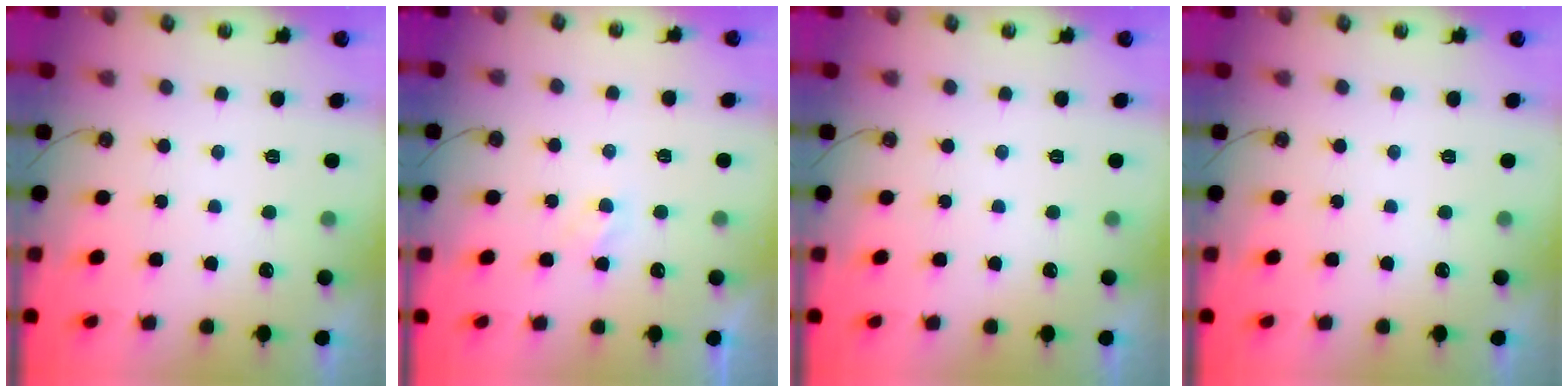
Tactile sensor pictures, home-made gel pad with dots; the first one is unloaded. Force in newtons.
{"total": 2.1, "press": 2.1, "slide": 0.4}
{"total": 0.0}
{"total": 0.0}